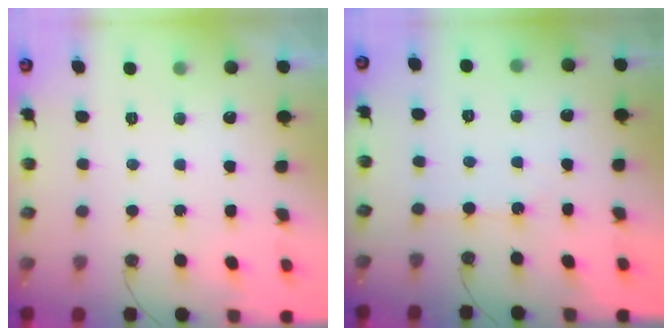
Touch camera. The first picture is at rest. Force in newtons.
{"total": 1.4, "press": 1.3, "slide": 0.3}